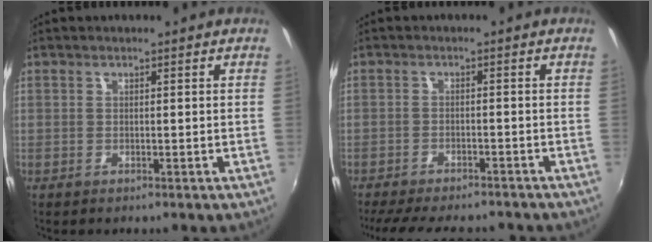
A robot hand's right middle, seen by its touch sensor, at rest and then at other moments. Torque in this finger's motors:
{"motor_torque": [1.05, -1.09, 0.18, 0.05]}